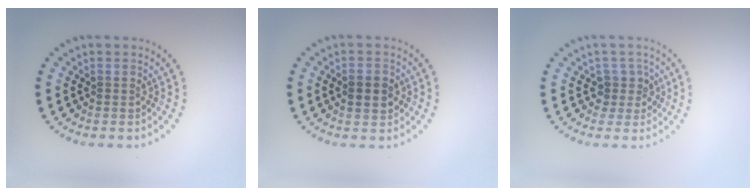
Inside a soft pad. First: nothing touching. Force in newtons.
{"total": 2.9, "press": 2.9, "slide": 0.0}
{"total": 1.9, "press": 1.5, "slide": 1.1}